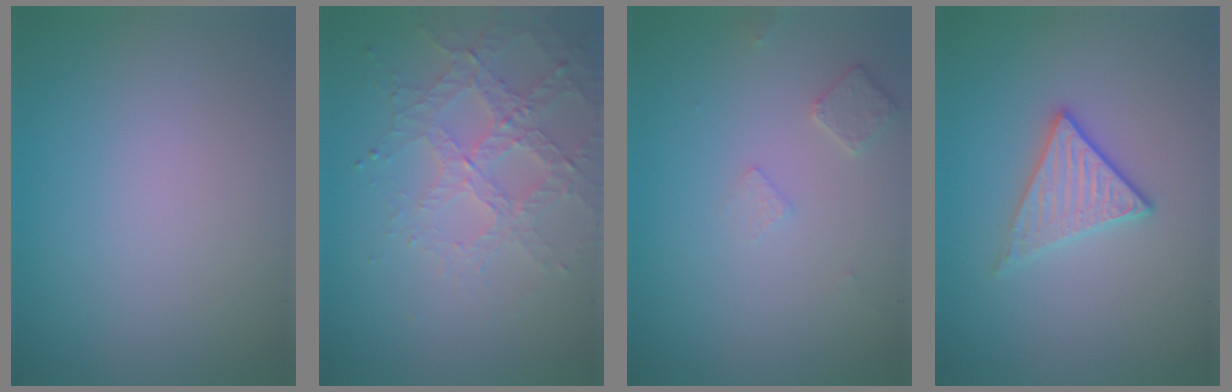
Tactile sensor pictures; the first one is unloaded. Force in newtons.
{"total": 3.2, "press": 3.2, "slide": 0.5}
{"total": 1.5, "press": 1.4, "slide": 0.3}
{"total": 2.8, "press": 2.6, "slide": 1.1}